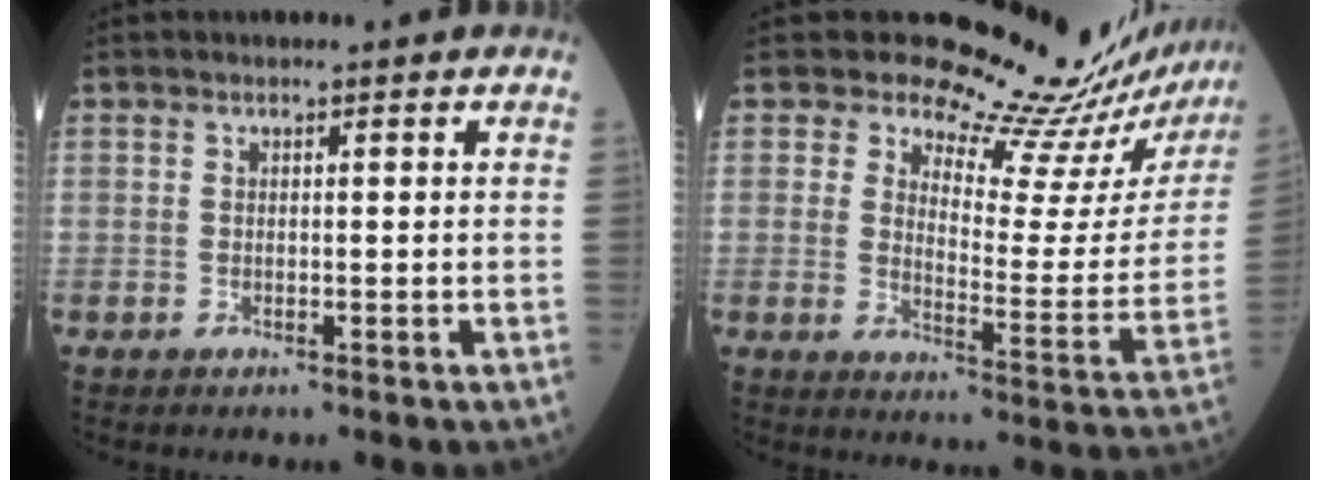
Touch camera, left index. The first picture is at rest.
{"total": 16.9, "force": [16.7, 1.7, 2.3], "torque": [-0.020, -0.121, 0.187]}